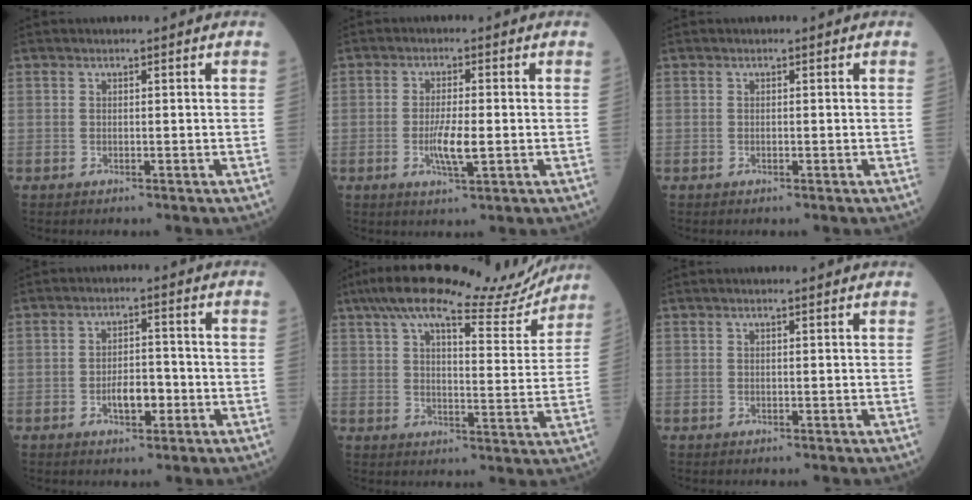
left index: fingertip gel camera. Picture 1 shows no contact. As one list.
[{"total": 4.6, "force": [-0.9, 0.7, 4.5], "torque": [-0.090, -0.006, -0.015]}, {"total": 0.0}, {"total": 4.4, "force": [-1.6, 2.0, 3.6], "torque": [-0.064, 0.005, -0.026]}, {"total": 18.4, "force": [16.3, 3.4, 7.9], "torque": [-0.118, 0.014, 0.214]}, {"total": 1.7, "force": [1.3, 0.0, 1.0], "torque": [-0.015, 0.017, 0.020]}]